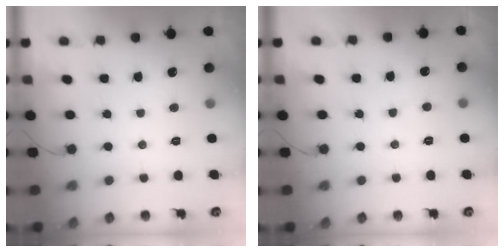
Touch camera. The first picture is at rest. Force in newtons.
{"total": 2.5, "press": 2.5, "slide": 0.2}